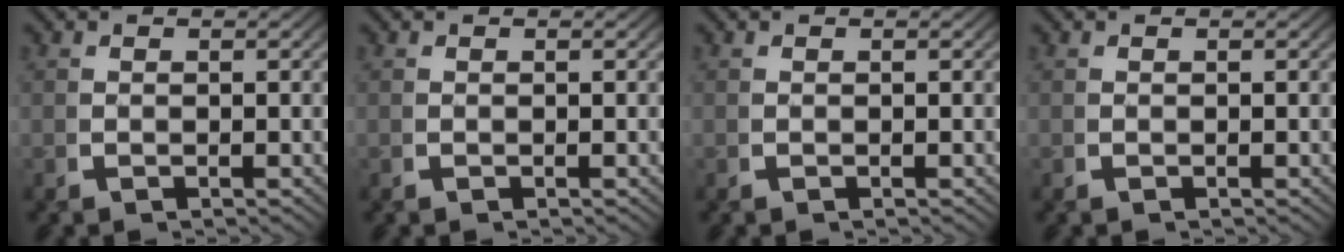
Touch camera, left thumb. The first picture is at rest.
{"total": 0.0}
{"total": 0.0}
{"total": 0.0}